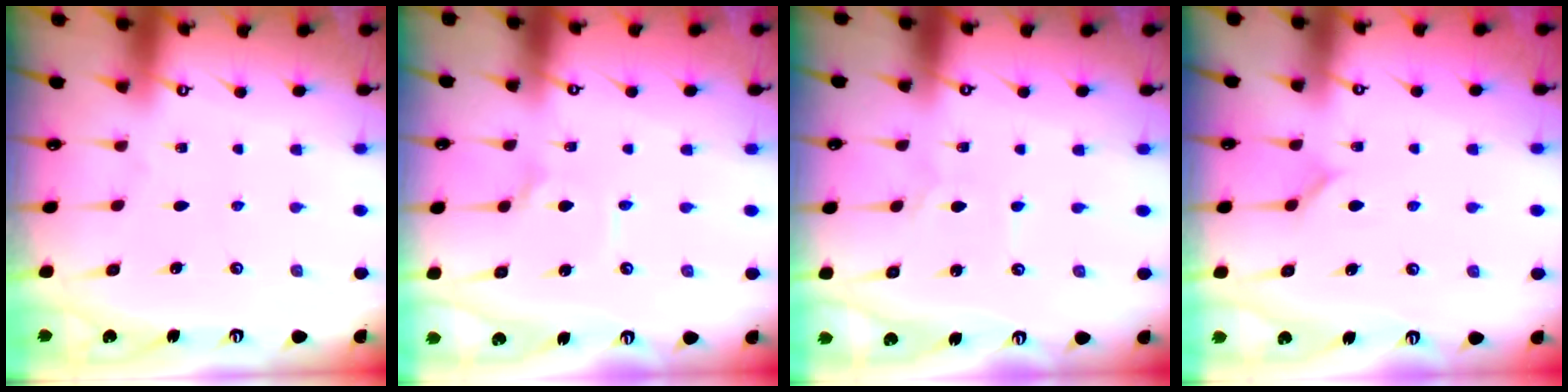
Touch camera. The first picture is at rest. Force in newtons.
{"total": 2.2, "press": 2.2, "slide": 0.2}
{"total": 1.1, "press": 1.1, "slide": 0.2}
{"total": 3.9, "press": 3.9, "slide": 0.4}